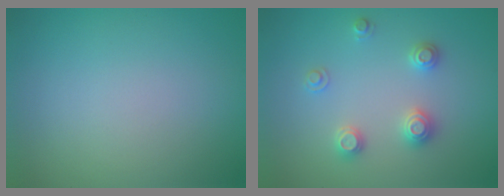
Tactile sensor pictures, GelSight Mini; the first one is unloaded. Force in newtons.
{"total": 2.5, "press": 2.5, "slide": 0.3}